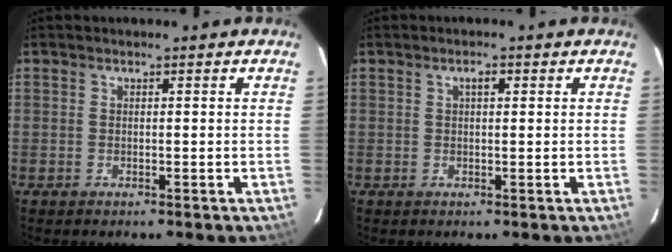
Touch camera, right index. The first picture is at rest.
{"total": 1.6, "force": [0.6, 0.7, 1.3], "torque": [-0.021, 0.005, 0.009]}